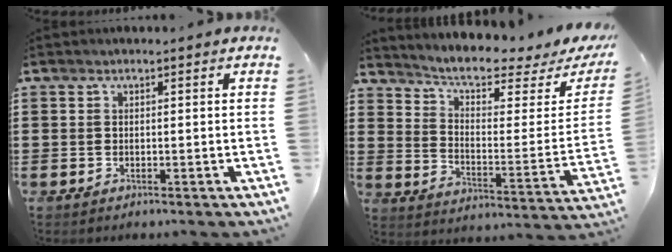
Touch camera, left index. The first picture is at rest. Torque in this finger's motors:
{"motor_torque": [1.87, -0.24, 0.87, 0.18]}